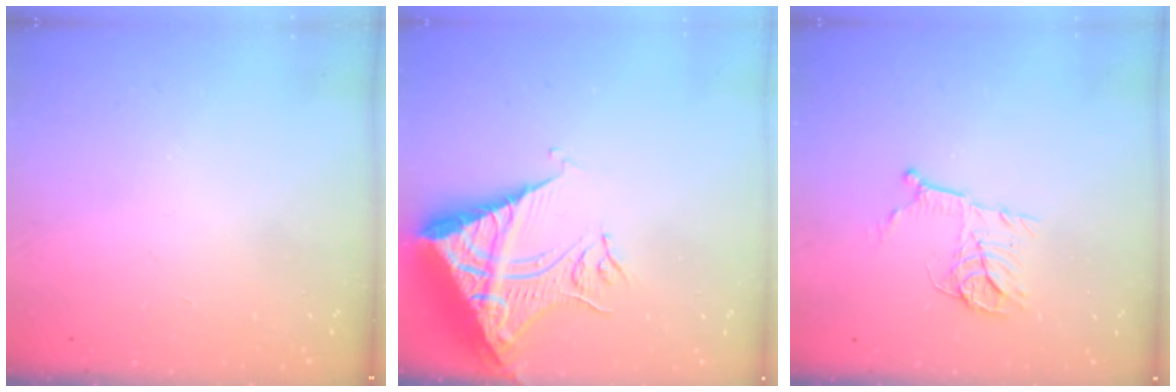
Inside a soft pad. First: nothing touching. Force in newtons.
{"total": 12.5, "press": 12.5, "slide": 1.2}
{"total": 10.4, "press": 10.4, "slide": 0.6}